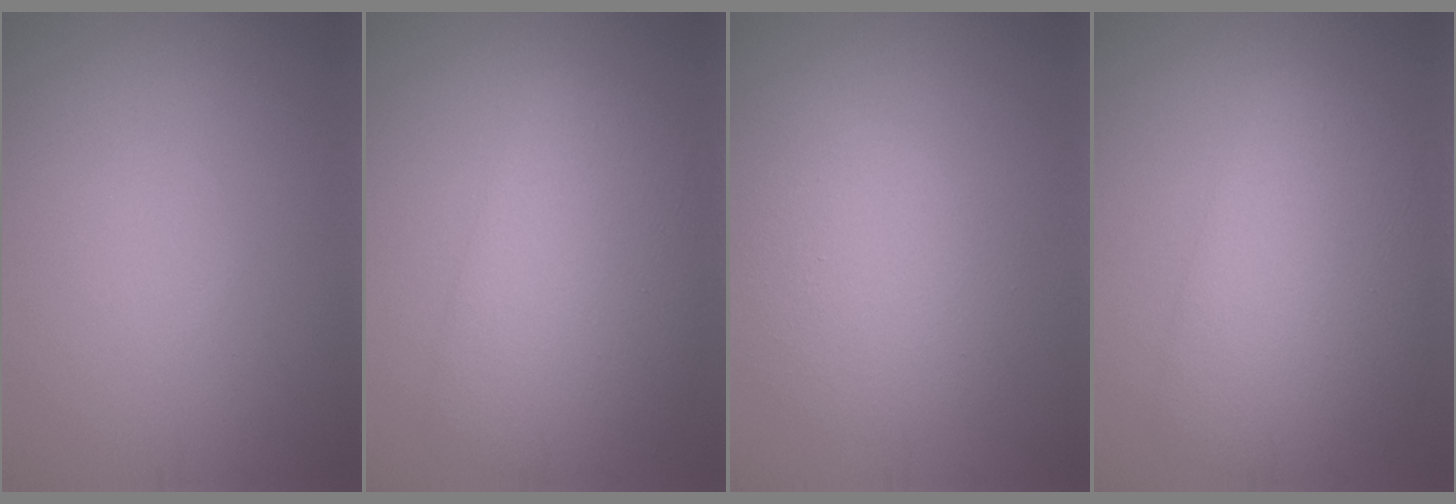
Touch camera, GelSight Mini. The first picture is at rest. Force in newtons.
{"total": 7.4, "press": 7.4, "slide": 0.3}
{"total": 4.5, "press": 4.5, "slide": 0.3}
{"total": 7.4, "press": 7.4, "slide": 0.3}